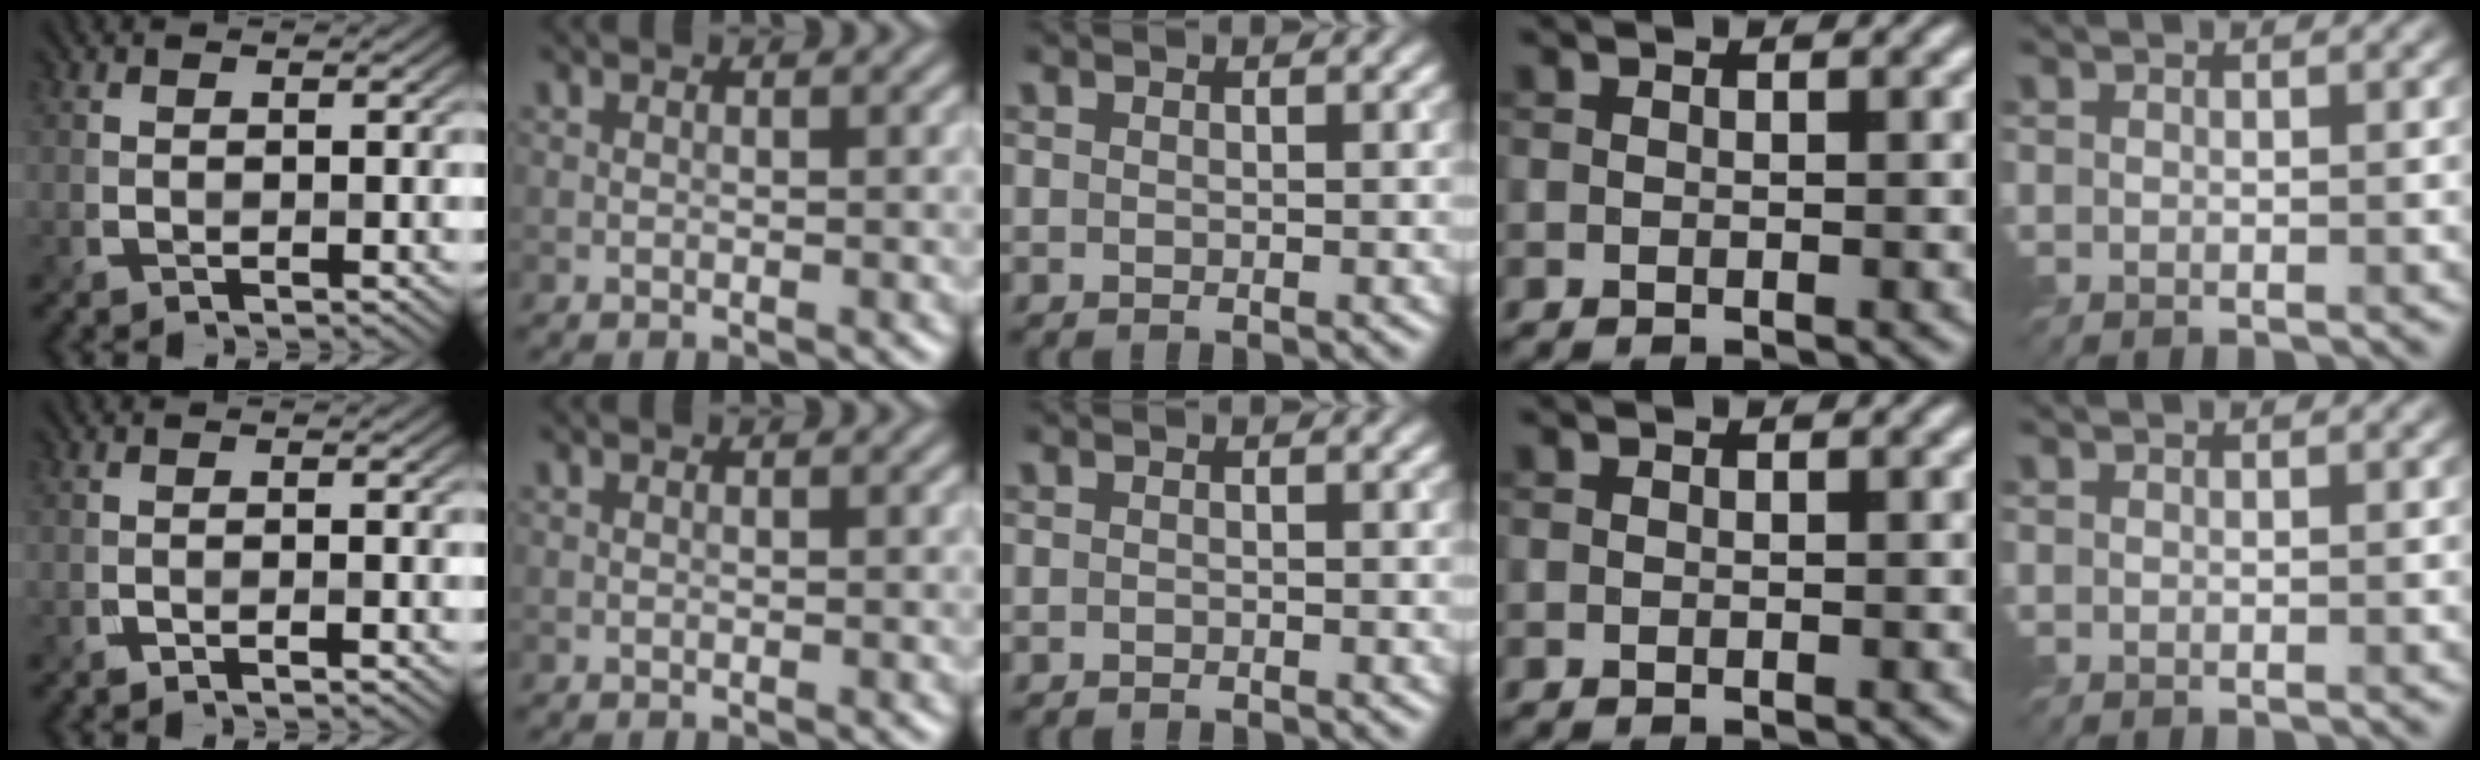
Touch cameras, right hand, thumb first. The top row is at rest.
{"thumb": {"total": 1.1, "force": [-0.5, 0.2, 0.9], "torque": [-0.012, 0.000, -0.013]}, "middle": {"total": 0.6, "force": [-0.6, 0.1, 0.1], "torque": [0.001, -0.004, -0.011]}}